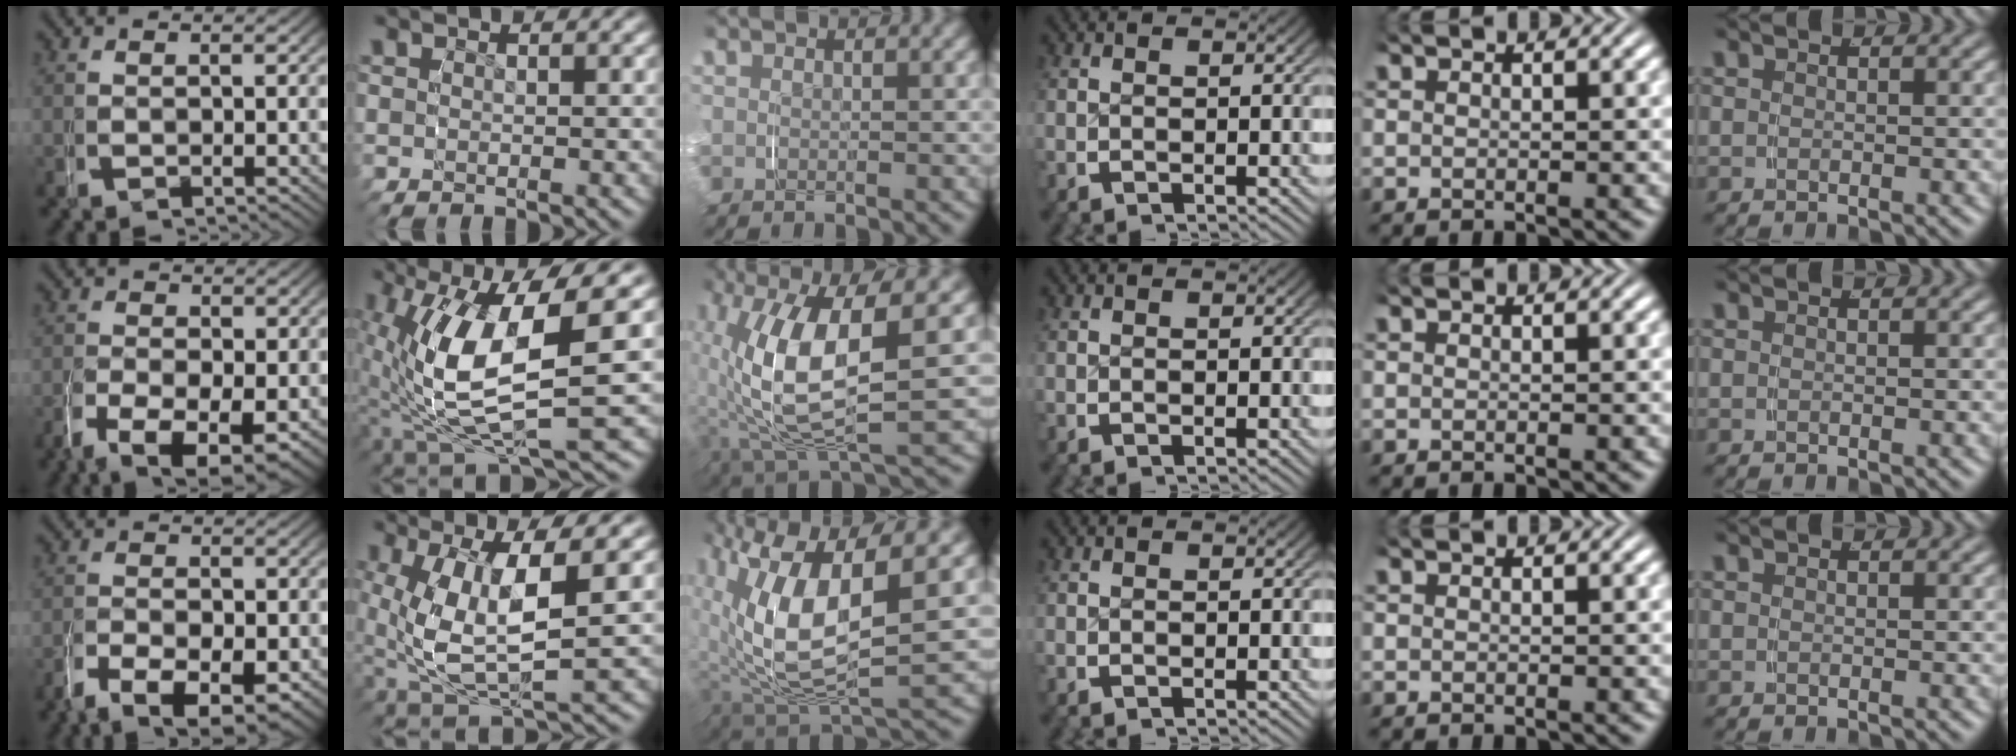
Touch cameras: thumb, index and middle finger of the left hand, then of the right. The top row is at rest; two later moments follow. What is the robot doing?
{"motion": "grasp_and_lifting", "object": "shoes"}